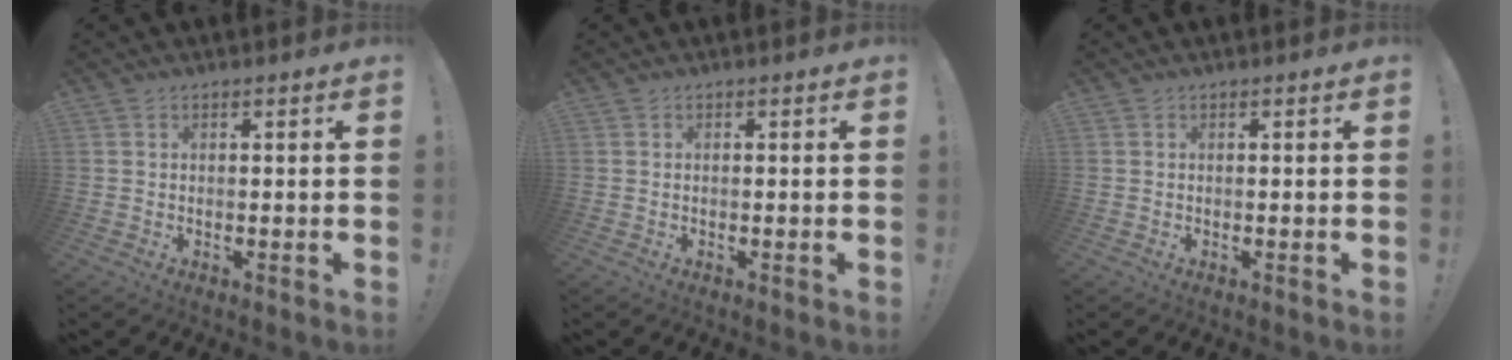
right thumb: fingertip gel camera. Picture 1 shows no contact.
{"total": 0.0}
{"total": 0.0}